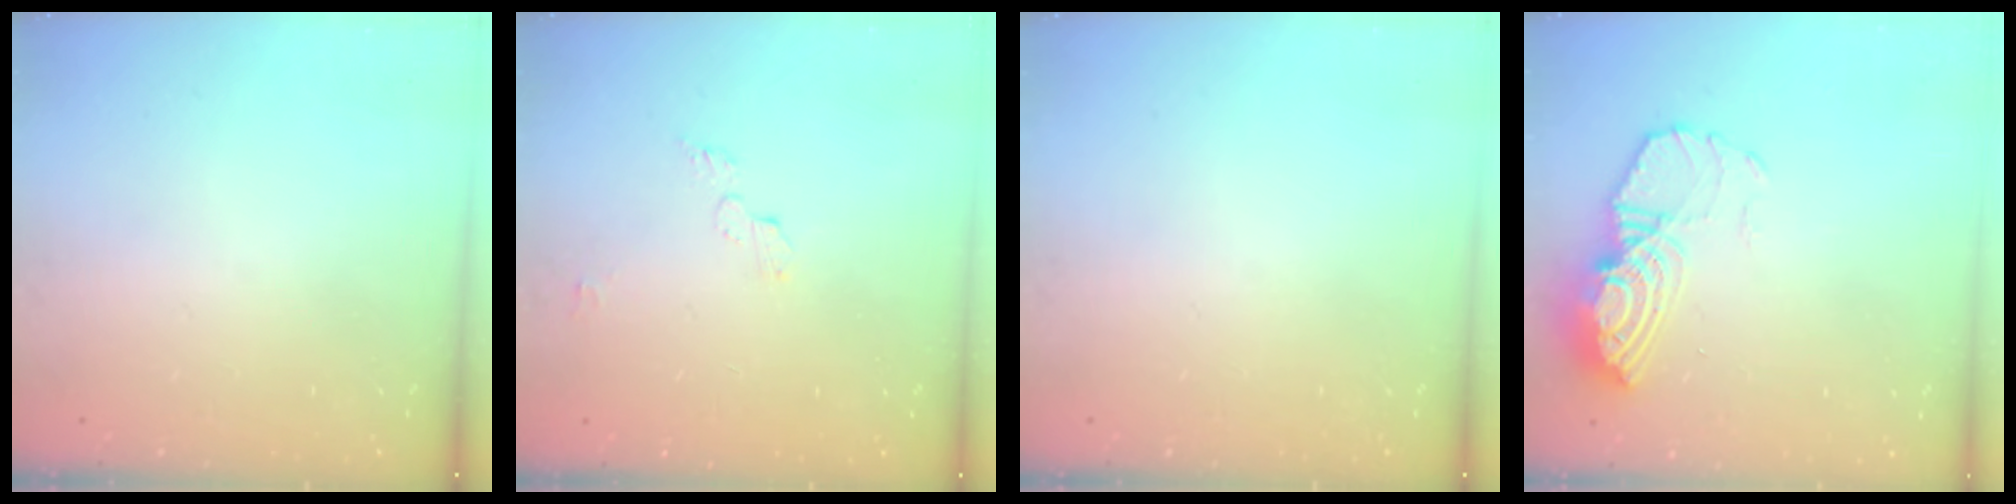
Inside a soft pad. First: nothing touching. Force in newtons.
{"total": 4.1, "press": 4.0, "slide": 0.3}
{"total": 0.0}
{"total": 11.9, "press": 11.9, "slide": 1.1}